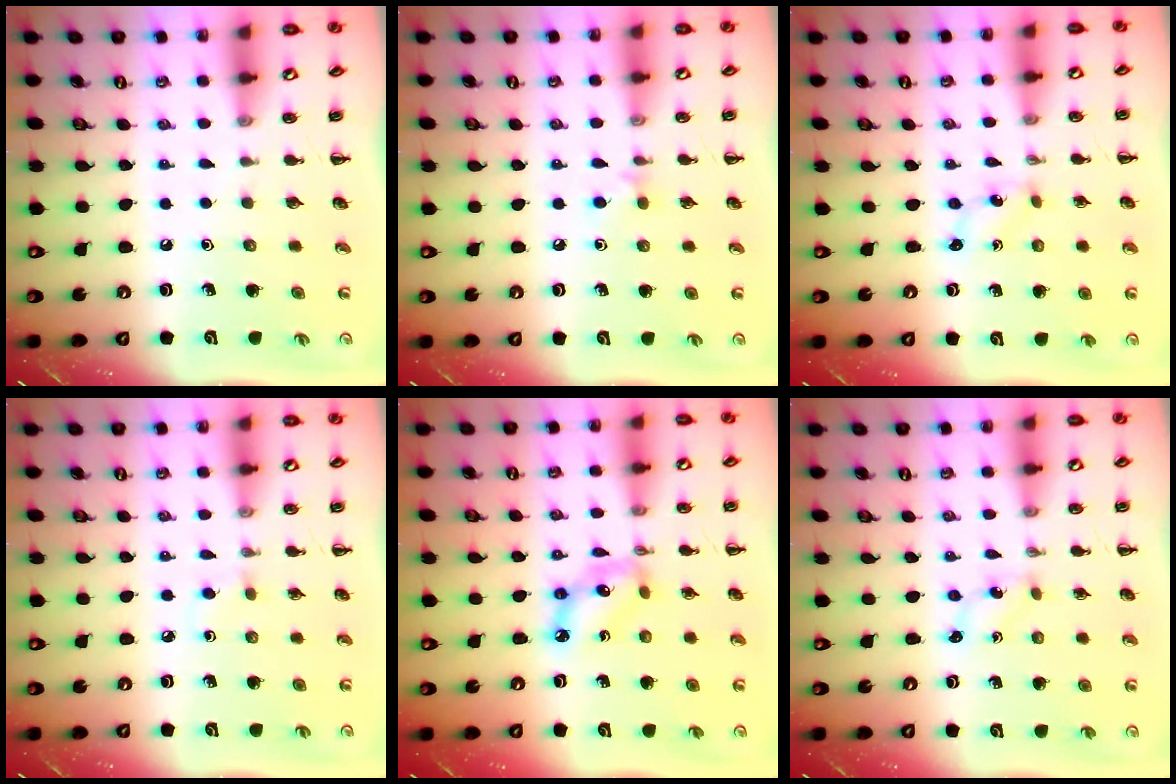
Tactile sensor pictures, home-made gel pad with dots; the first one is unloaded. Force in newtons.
{"total": 4.0, "press": 3.7, "slide": 1.6}
{"total": 0.6, "press": 0.5, "slide": 0.2}
{"total": 2.3, "press": 2.1, "slide": 1.0}
{"total": 7.8, "press": 7.6, "slide": 1.8}
{"total": 0.0}